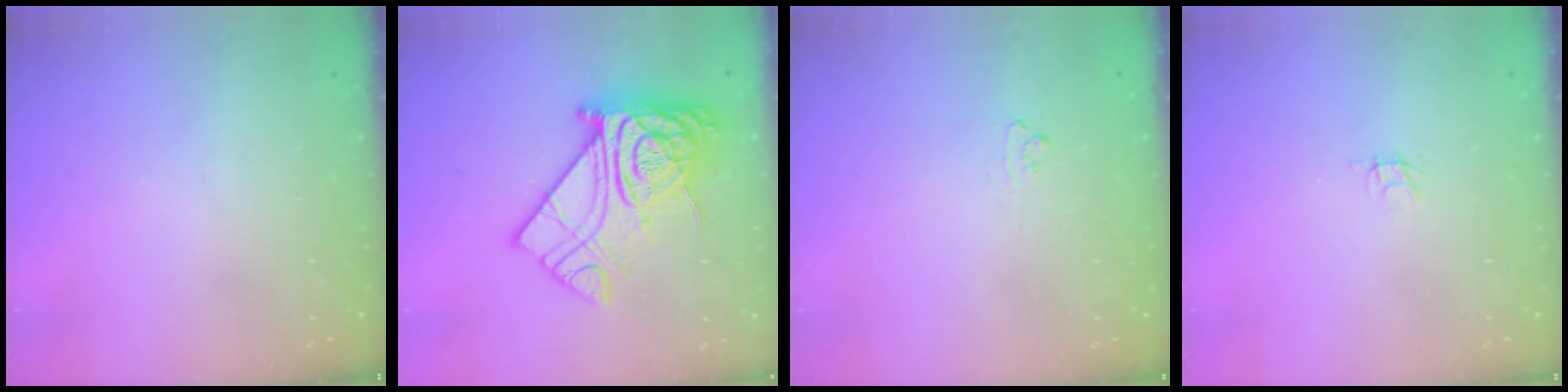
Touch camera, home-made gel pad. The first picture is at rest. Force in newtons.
{"total": 22.9, "press": 22.8, "slide": 2.0}
{"total": 4.6, "press": 4.5, "slide": 0.5}
{"total": 1.8, "press": 1.8, "slide": 0.1}